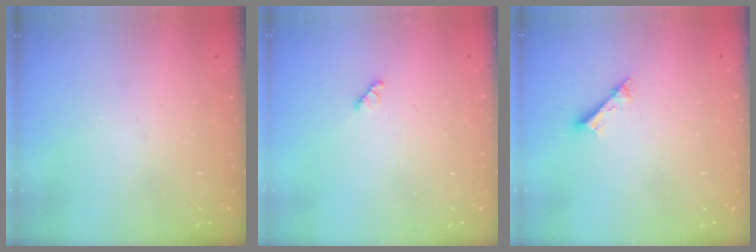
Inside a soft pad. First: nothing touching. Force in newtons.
{"total": 2.9, "press": 2.9, "slide": 0.3}
{"total": 2.6, "press": 2.6, "slide": 0.1}